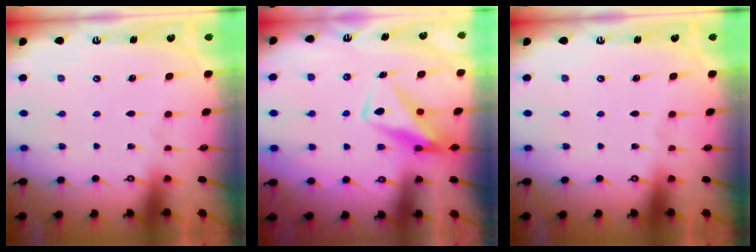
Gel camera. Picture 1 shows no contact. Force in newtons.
{"total": 10.2, "press": 10.1, "slide": 1.0}
{"total": 0.0}